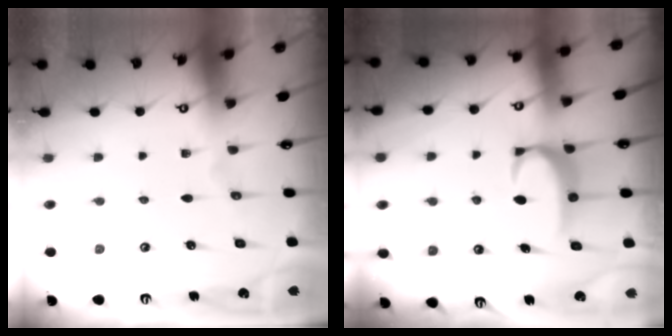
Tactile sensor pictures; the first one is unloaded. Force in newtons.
{"total": 2.8, "press": 2.8, "slide": 0.5}